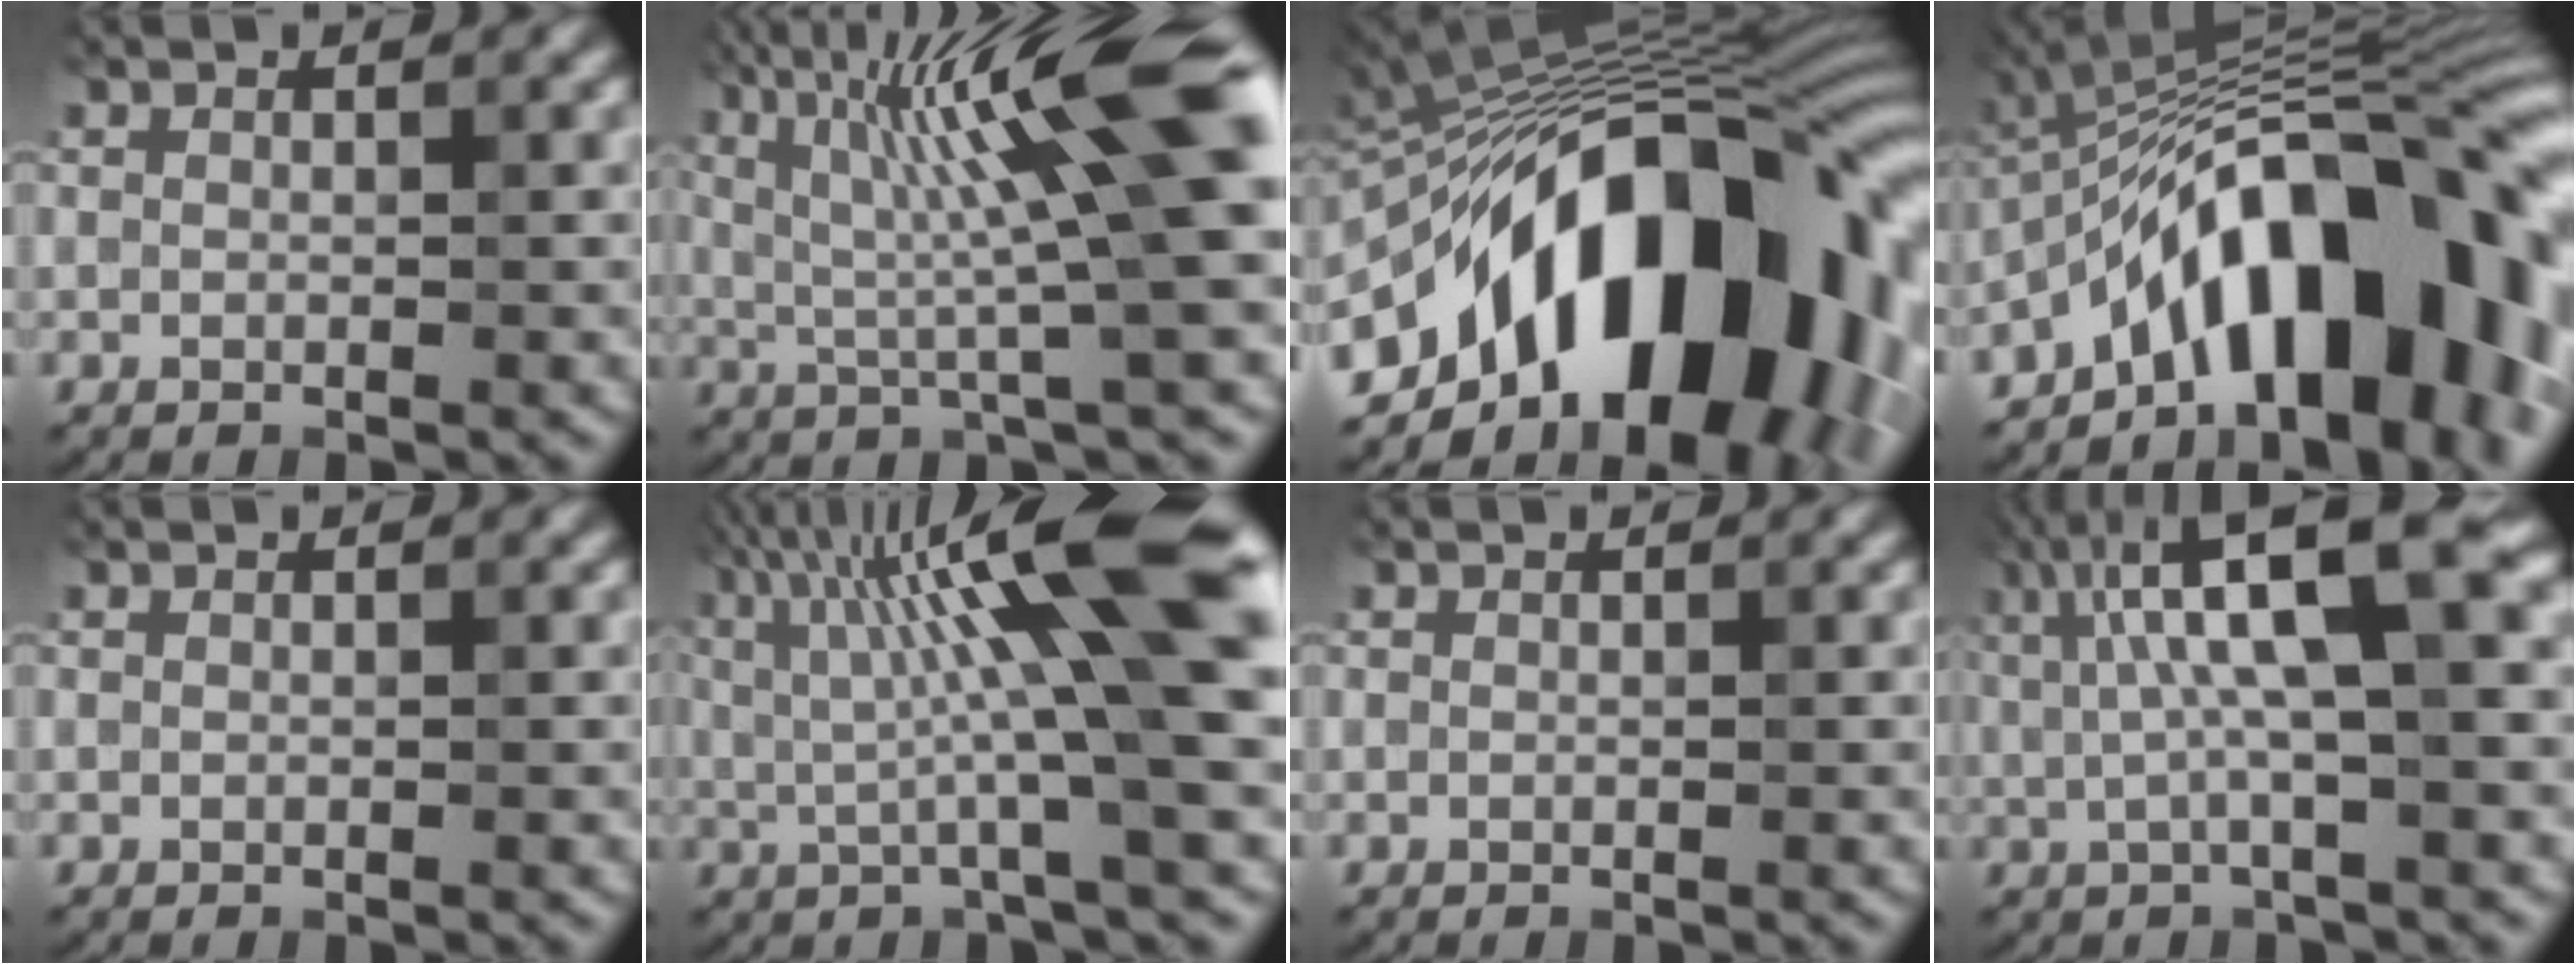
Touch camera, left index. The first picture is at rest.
{"total": 12.9, "force": [2.9, 1.8, 12.4], "torque": [-0.196, 0.020, 0.056]}
{"total": 18.5, "force": [-6.4, 9.4, 14.6], "torque": [-0.214, 0.011, -0.104]}
{"total": 14.5, "force": [-7.0, 5.6, 11.4], "torque": [-0.149, 0.023, -0.105]}
{"total": 0.0}
{"total": 14.9, "force": [2.9, 2.6, 14.4], "torque": [-0.231, 0.015, 0.056]}
{"total": 0.0}
{"total": 8.9, "force": [2.0, 2.2, 8.4], "torque": [-0.142, 0.011, 0.037]}